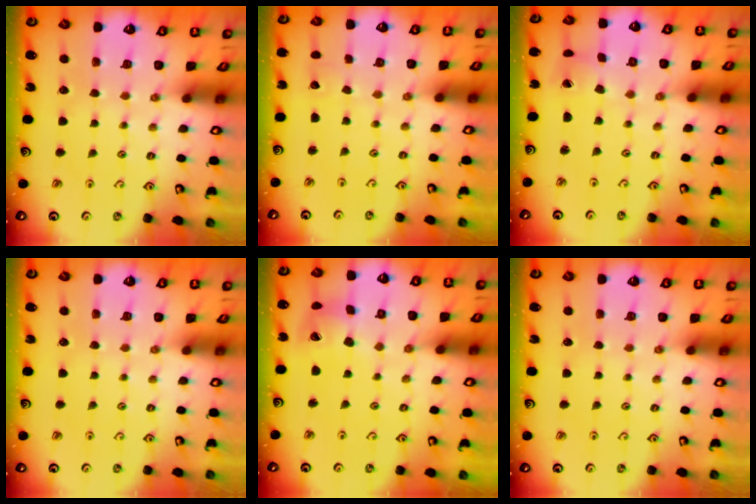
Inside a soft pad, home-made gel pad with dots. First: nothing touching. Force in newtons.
{"total": 1.4, "press": 1.4, "slide": 0.1}
{"total": 2.5, "press": 2.4, "slide": 0.4}
{"total": 0.0}
{"total": 13.0, "press": 12.9, "slide": 1.5}
{"total": 0.0}